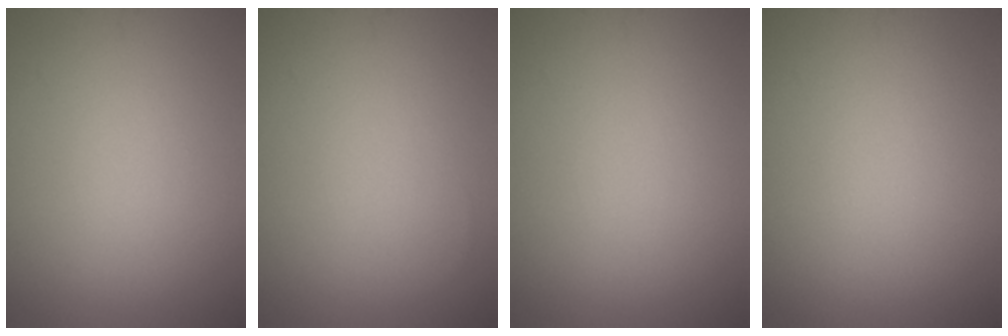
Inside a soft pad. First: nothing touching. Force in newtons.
{"total": 0.0}
{"total": 0.0}
{"total": 0.0}